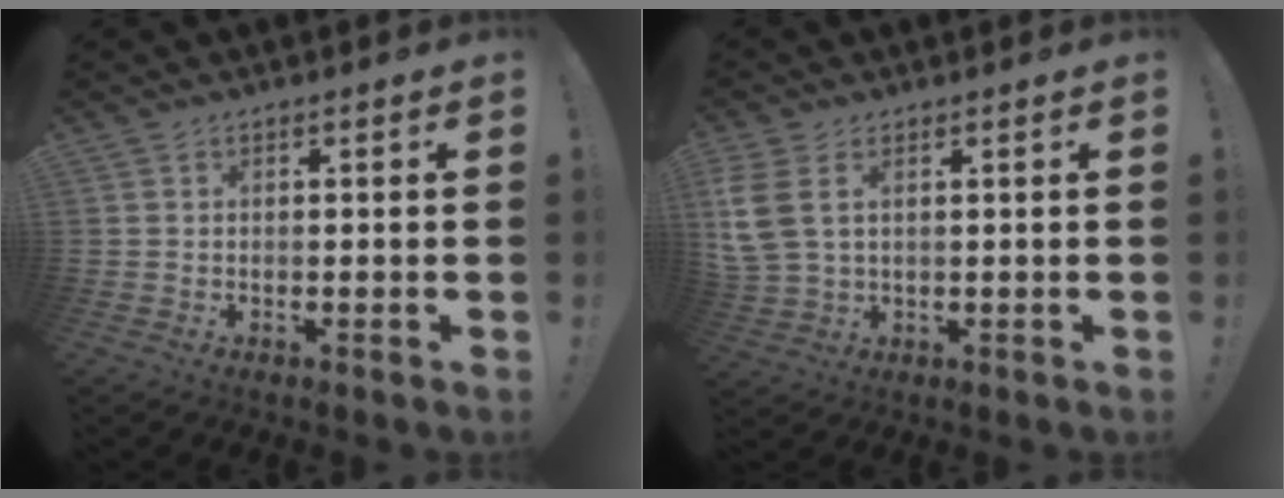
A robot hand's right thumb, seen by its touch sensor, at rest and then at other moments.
{"total": 7.7, "force": [3.1, 4.4, 5.5], "torque": [-0.128, -0.012, 0.060]}